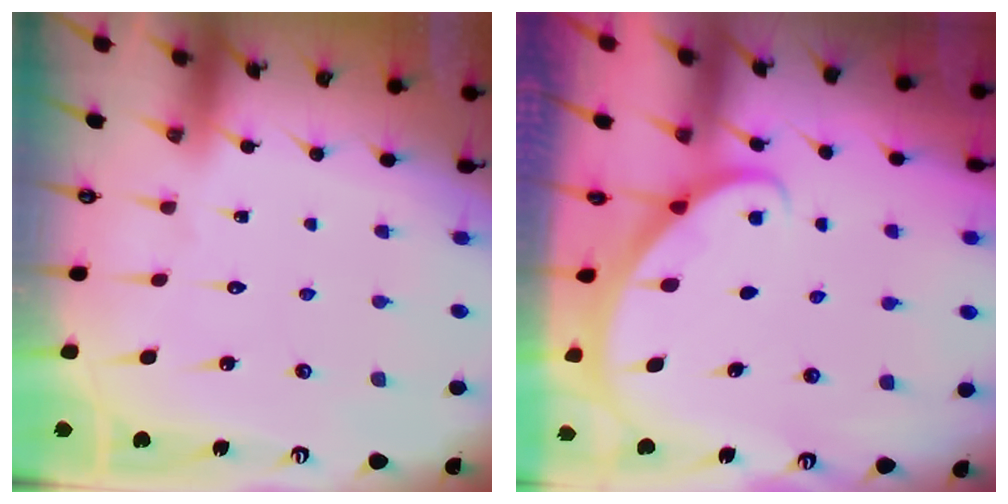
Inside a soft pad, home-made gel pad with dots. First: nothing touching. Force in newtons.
{"total": 2.0, "press": 2.0, "slide": 0.1}